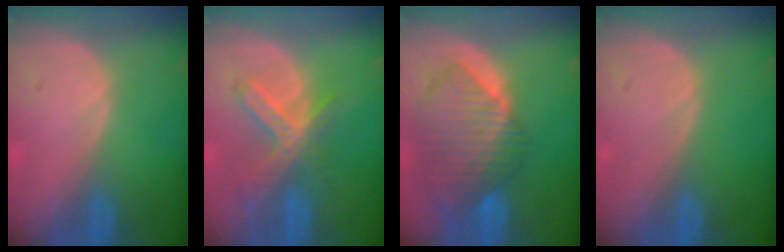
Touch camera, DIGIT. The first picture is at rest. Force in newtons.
{"total": 6.9, "press": 5.9, "slide": 3.5}
{"total": 10.4, "press": 9.0, "slide": 5.1}
{"total": 0.0}